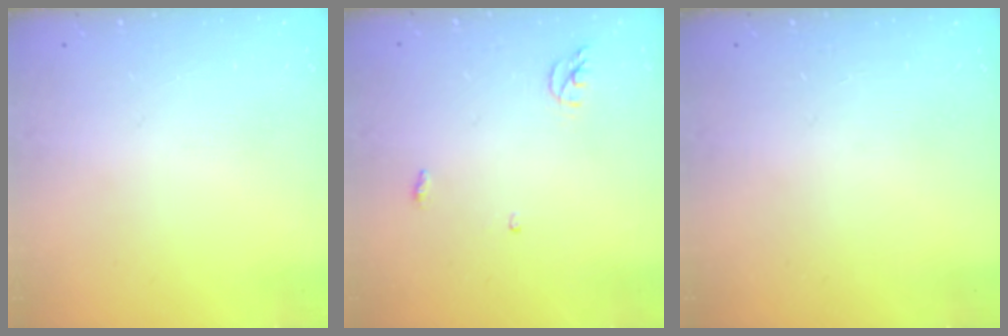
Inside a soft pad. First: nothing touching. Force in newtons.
{"total": 3.8, "press": 3.8, "slide": 0.4}
{"total": 0.0}